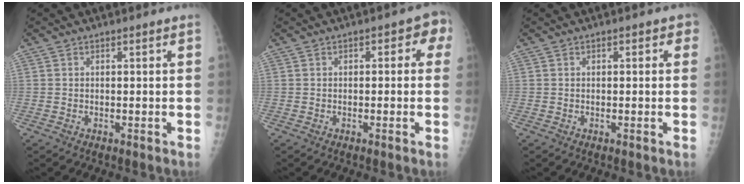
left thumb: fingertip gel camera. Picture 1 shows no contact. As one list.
[{"total": 4.2, "force": [0.5, 2.3, 3.4], "torque": [-0.015, 0.016, -0.005]}, {"total": 2.1, "force": [0.6, 1.2, 1.6], "torque": [-0.004, 0.004, 0.001]}]